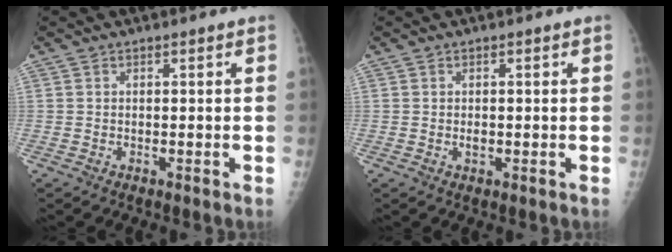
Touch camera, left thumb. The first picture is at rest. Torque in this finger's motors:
{"motor_torque": [-0.09, -0.18, 0.23, 0.06, 0.00]}